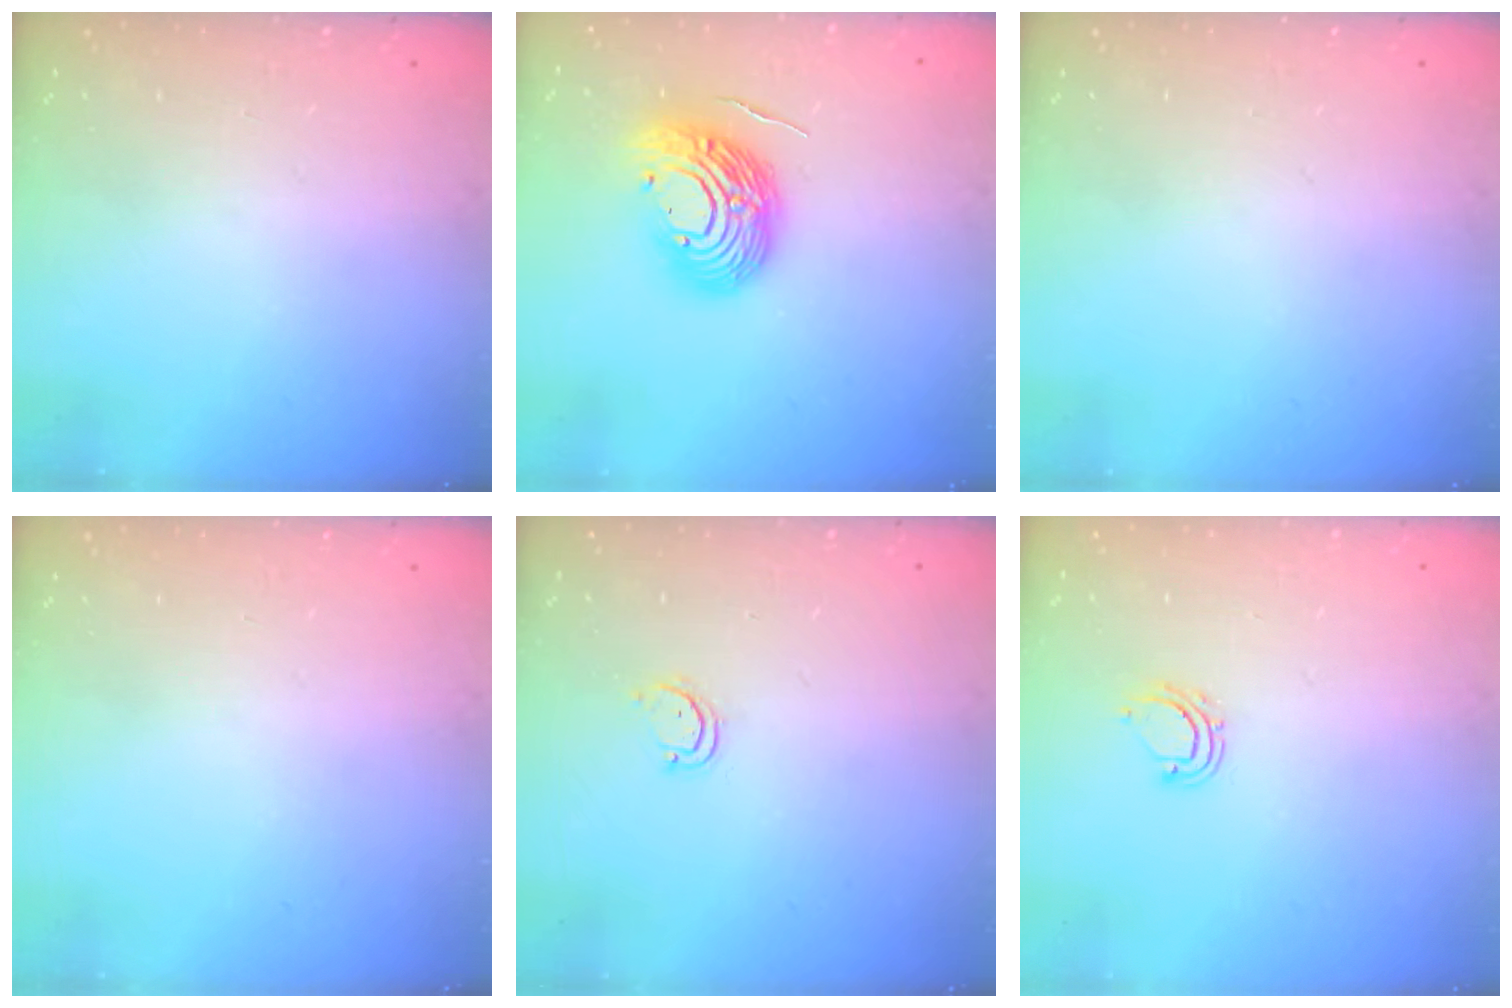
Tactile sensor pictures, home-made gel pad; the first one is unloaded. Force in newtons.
{"total": 13.7, "press": 13.6, "slide": 1.8}
{"total": 0.0}
{"total": 0.0}
{"total": 2.7, "press": 2.6, "slide": 0.3}
{"total": 5.4, "press": 5.4, "slide": 0.4}